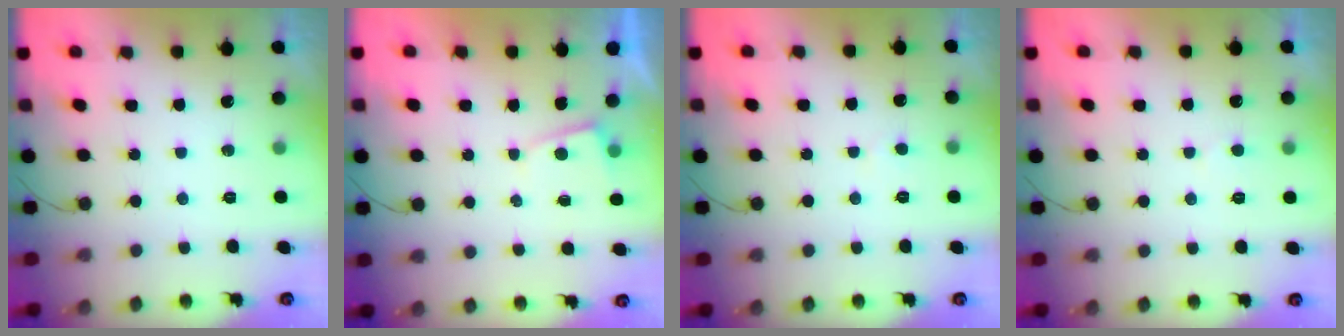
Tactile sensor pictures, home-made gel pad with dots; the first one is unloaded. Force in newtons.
{"total": 1.6, "press": 1.5, "slide": 0.2}
{"total": 1.8, "press": 1.8, "slide": 0.2}
{"total": 3.1, "press": 3.1, "slide": 0.3}